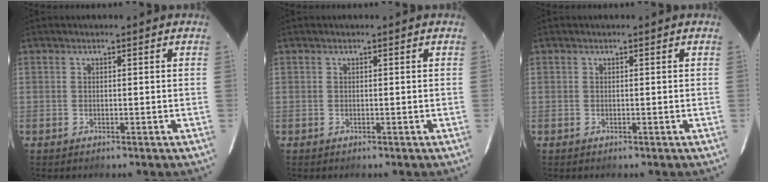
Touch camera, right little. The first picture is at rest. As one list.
[{"total": 0.0}, {"total": 0.0}]